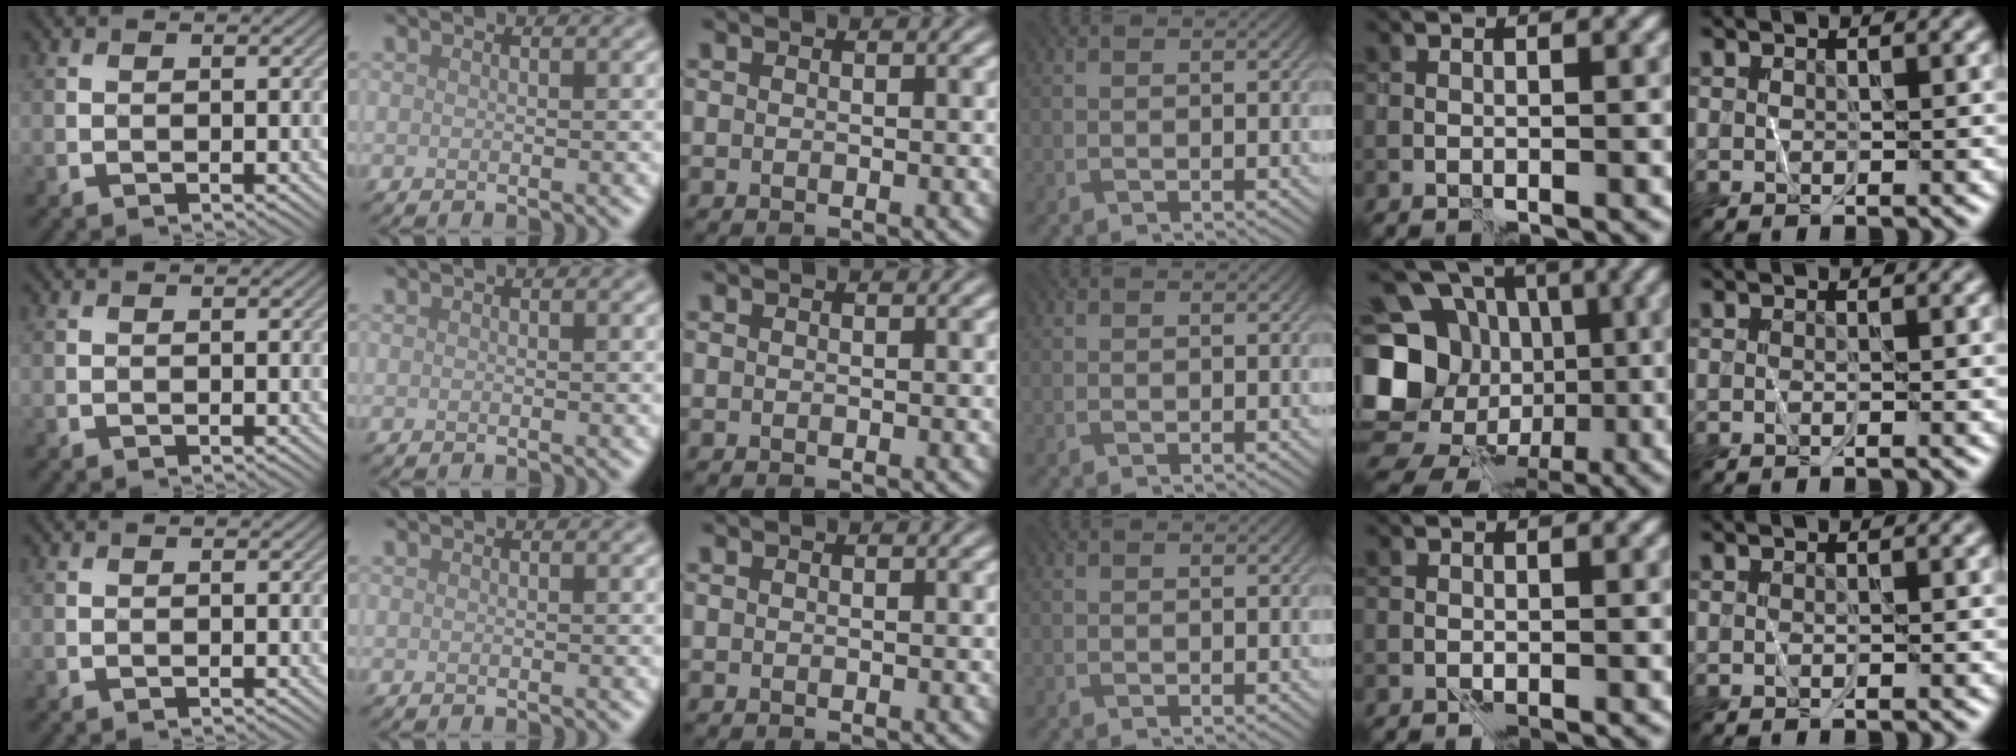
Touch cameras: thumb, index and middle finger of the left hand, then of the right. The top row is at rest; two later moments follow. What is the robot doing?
{"motion": "wrap", "object": "plastic wrap"}